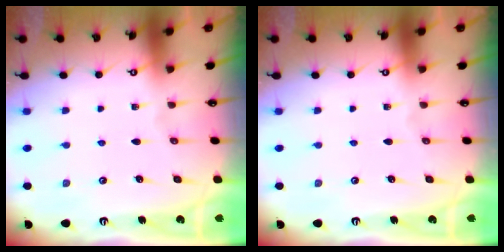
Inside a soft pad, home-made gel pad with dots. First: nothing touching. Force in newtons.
{"total": 0.0}